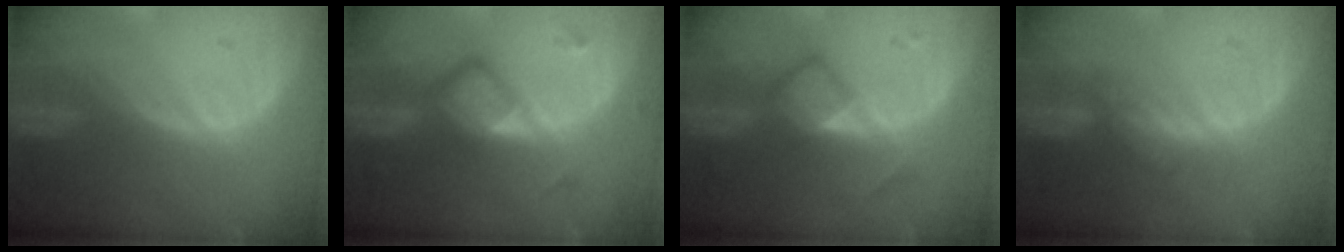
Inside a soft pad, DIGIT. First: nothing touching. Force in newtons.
{"total": 5.9, "press": 5.2, "slide": 2.8}
{"total": 4.7, "press": 4.6, "slide": 0.3}
{"total": 4.8, "press": 4.2, "slide": 2.1}